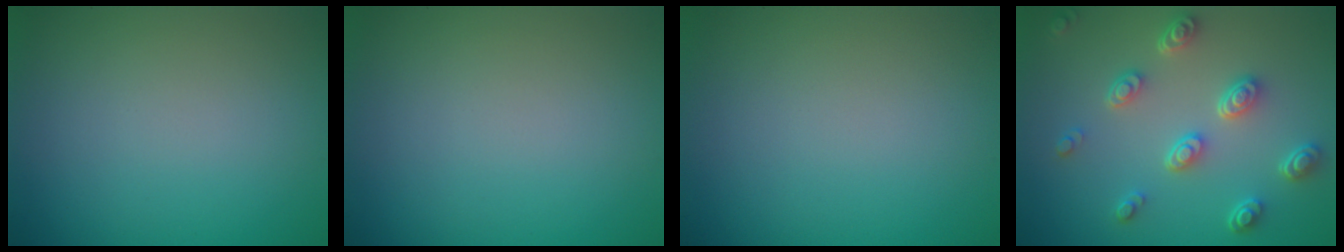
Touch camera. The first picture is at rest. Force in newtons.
{"total": 0.0}
{"total": 0.0}
{"total": 4.5, "press": 3.4, "slide": 2.9}